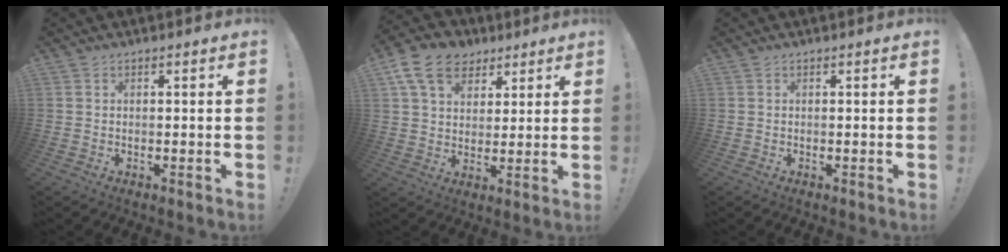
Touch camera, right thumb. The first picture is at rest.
{"total": 14.3, "force": [7.1, 10.4, 6.8], "torque": [-0.106, -0.029, 0.139]}
{"total": 0.0}